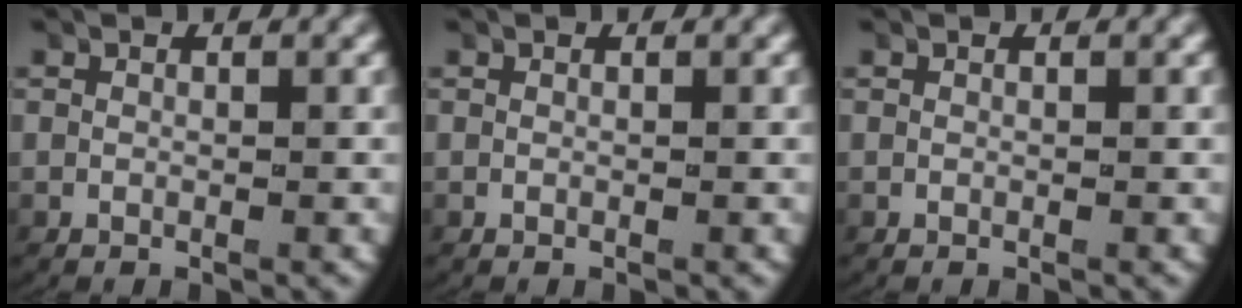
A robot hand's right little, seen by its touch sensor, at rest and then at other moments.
{"total": 0.0}
{"total": 0.0}